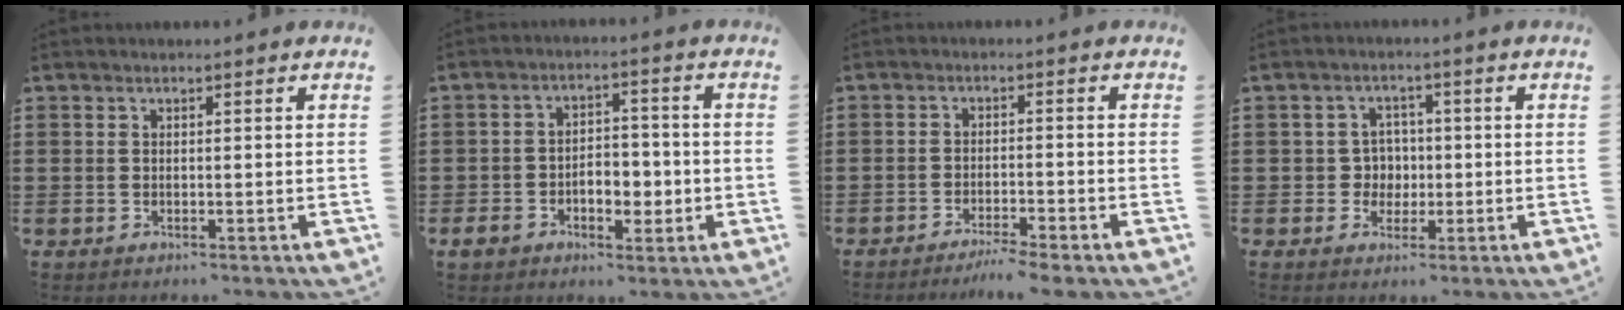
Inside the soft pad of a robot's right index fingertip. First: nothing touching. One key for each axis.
{"total": 6.2, "fx": -1.9, "fy": 4.2, "fz": 4.1, "tx": -0.078, "ty": 0.014, "tz": -0.032}
{"total": 2.7, "fx": -2.6, "fy": -0.4, "fz": 0.9, "tx": -0.017, "ty": -0.001, "tz": -0.051}
{"total": 3.5, "fx": -0.2, "fy": 3.2, "fz": 1.2, "tx": -0.035, "ty": 0.009, "tz": -0.007}